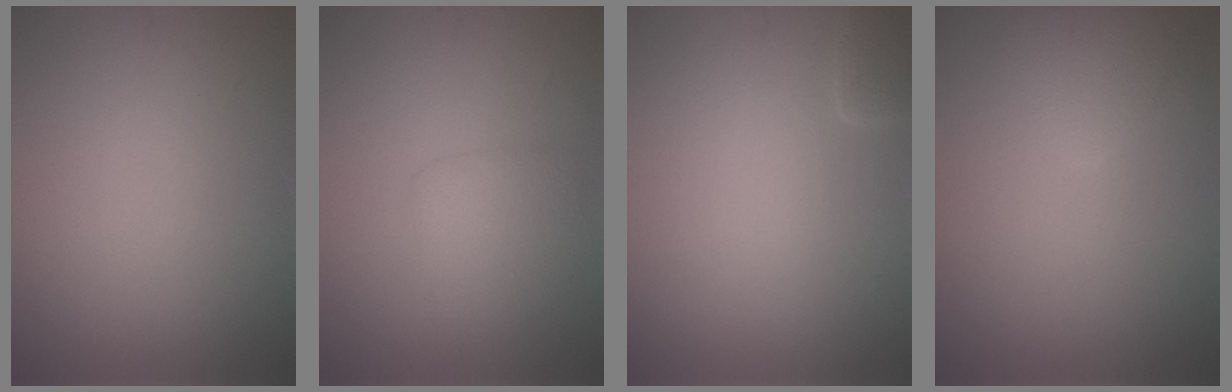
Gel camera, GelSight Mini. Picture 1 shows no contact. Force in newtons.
{"total": 2.4, "press": 2.4, "slide": 0.1}
{"total": 1.4, "press": 1.4, "slide": 0.1}
{"total": 2.5, "press": 2.5, "slide": 0.2}